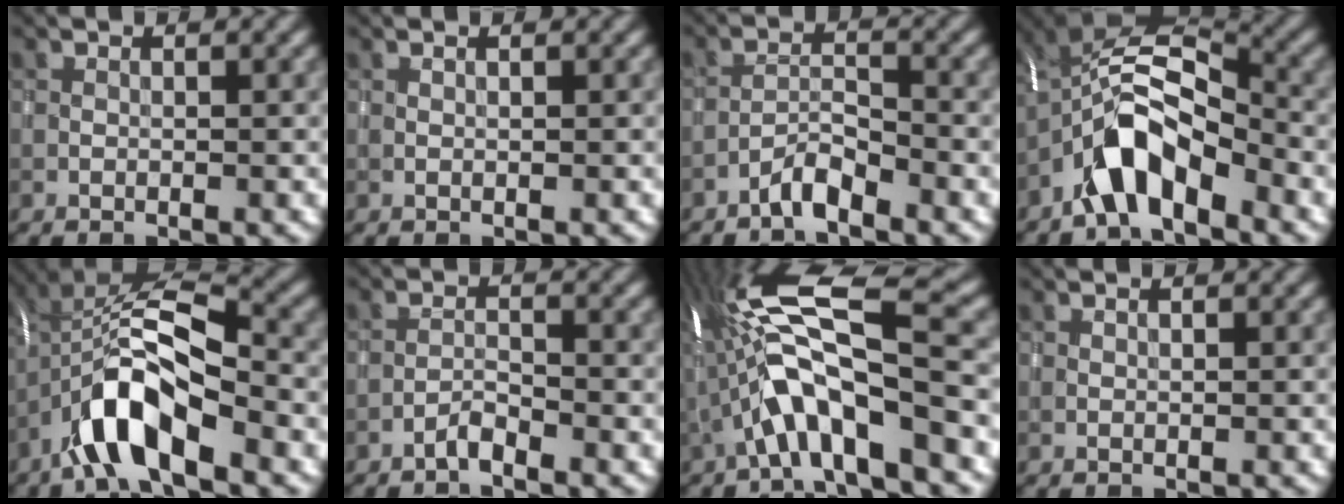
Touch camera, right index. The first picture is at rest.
{"total": 0.0}
{"total": 2.4, "force": [-1.9, 0.5, 1.4], "torque": [-0.026, 0.010, -0.040]}
{"total": 6.8, "force": [-3.7, 2.8, 4.9], "torque": [-0.089, 0.009, -0.074]}
{"total": 9.4, "force": [-4.1, 3.5, 7.7], "torque": [-0.143, 0.015, -0.079]}
{"total": 1.3, "force": [-1.1, 0.2, 0.6], "torque": [-0.012, 0.006, -0.025]}
{"total": 11.9, "force": [-2.2, 2.9, 11.3], "torque": [-0.207, 0.025, -0.034]}
{"total": 0.0}